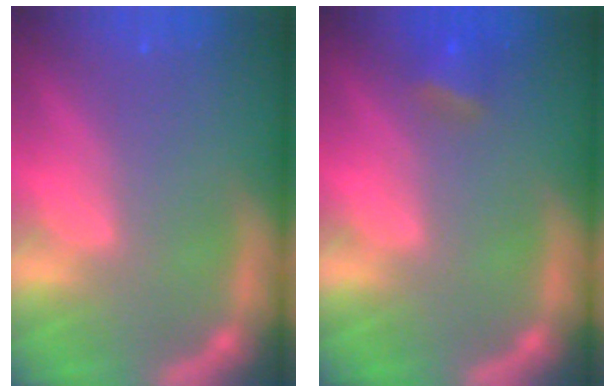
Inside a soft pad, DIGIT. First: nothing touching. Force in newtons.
{"total": 2.4}